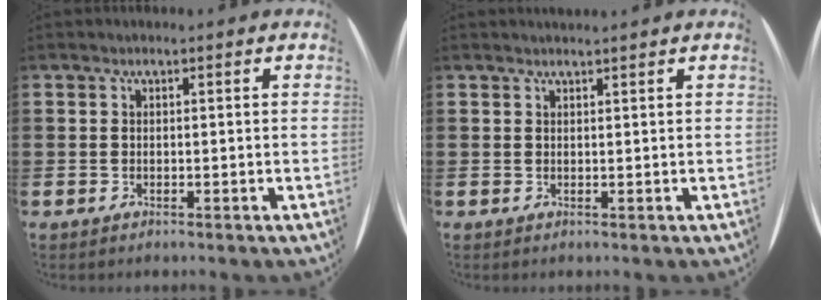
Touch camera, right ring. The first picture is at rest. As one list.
[{"total": 0.7, "force": [0.7, -0.2, 0.1], "torque": [0.000, -0.001, 0.014]}]